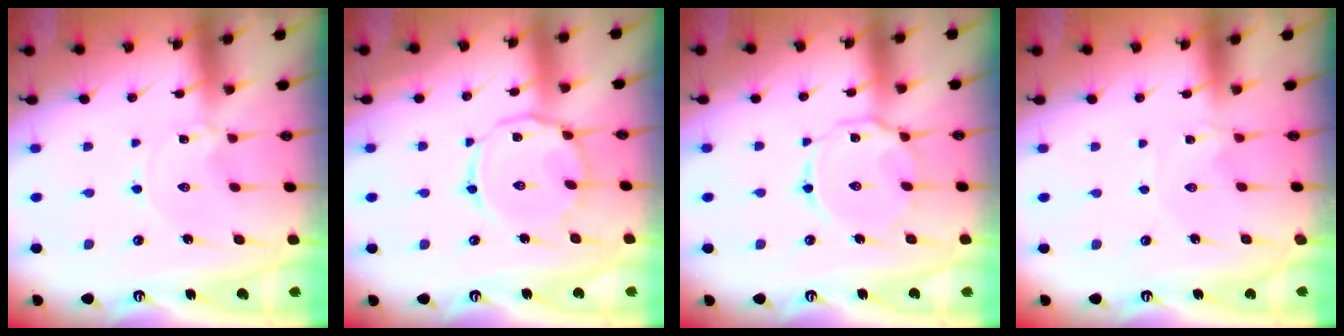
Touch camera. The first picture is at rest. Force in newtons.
{"total": 9.8, "press": 9.8, "slide": 0.7}
{"total": 9.3, "press": 9.3, "slide": 0.6}
{"total": 0.0}